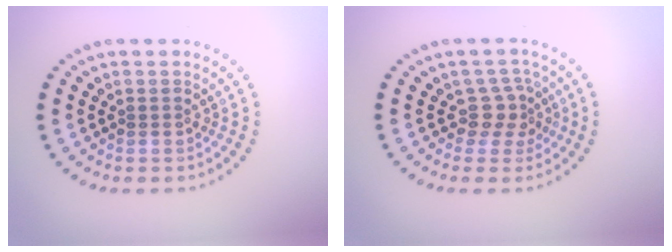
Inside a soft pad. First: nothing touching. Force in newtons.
{"total": 2.3, "press": 1.6, "slide": 1.7}